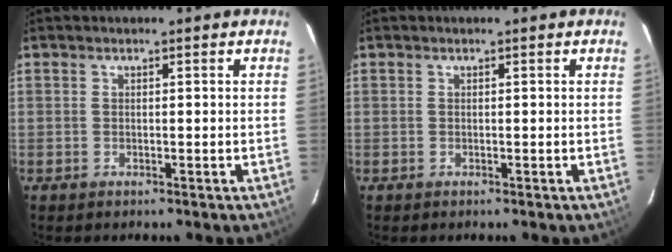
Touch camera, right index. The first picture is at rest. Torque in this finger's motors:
{"motor_torque": [0.07, 0.36, 0.02, 0.00]}